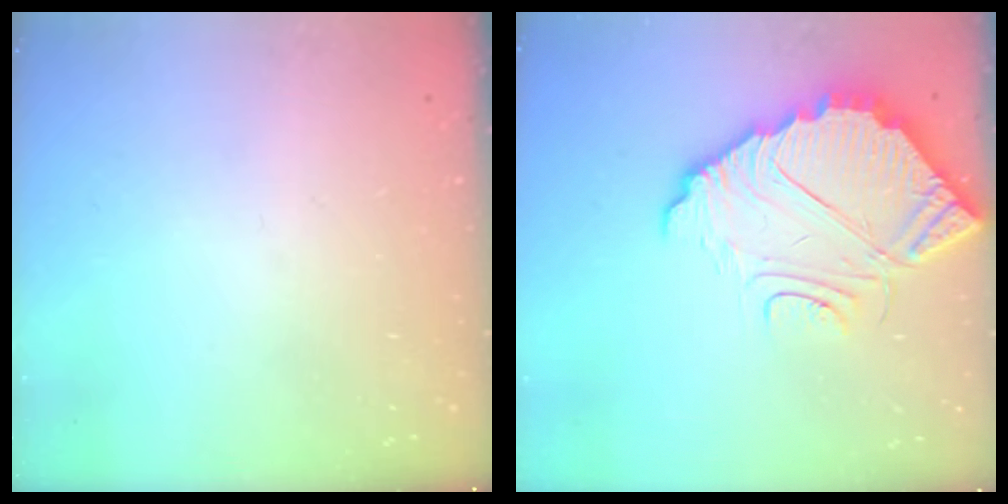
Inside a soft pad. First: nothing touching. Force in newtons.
{"total": 10.3, "press": 10.2, "slide": 0.7}